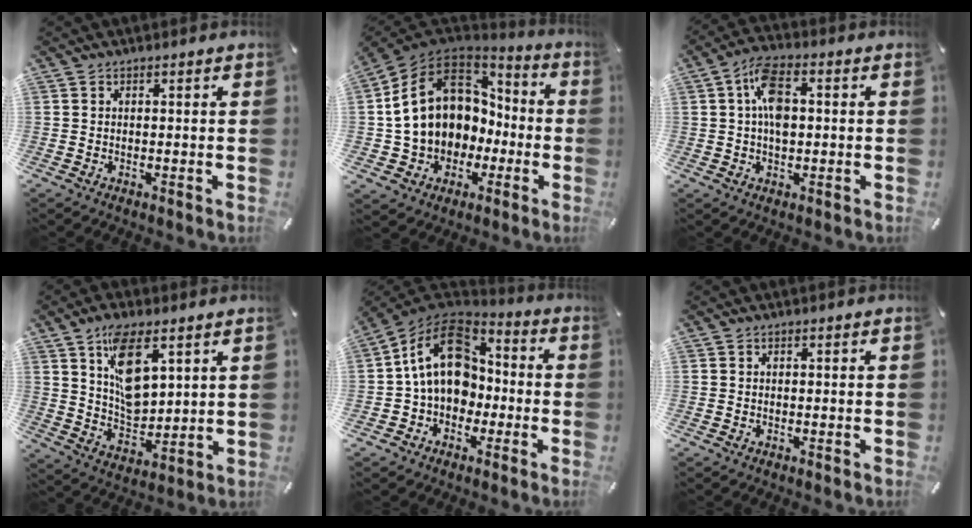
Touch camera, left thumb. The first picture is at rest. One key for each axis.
{"total": 16.9, "fx": 1.5, "fy": 14.4, "fz": 8.8, "tx": -0.183, "ty": 0.003, "tz": 0.034}
{"total": 8.3, "fx": 0.7, "fy": 4.7, "fz": 6.8, "tx": -0.125, "ty": 0.006, "tz": 0.009}
{"total": 11.9, "fx": 5.8, "fy": 6.4, "fz": 8.2, "tx": -0.149, "ty": -0.017, "tz": 0.105}
{"total": 16.0, "fx": 0.6, "fy": 12.4, "fz": 10.1, "tx": -0.181, "ty": 0.009, "tz": 0.011}
{"total": 0.0}